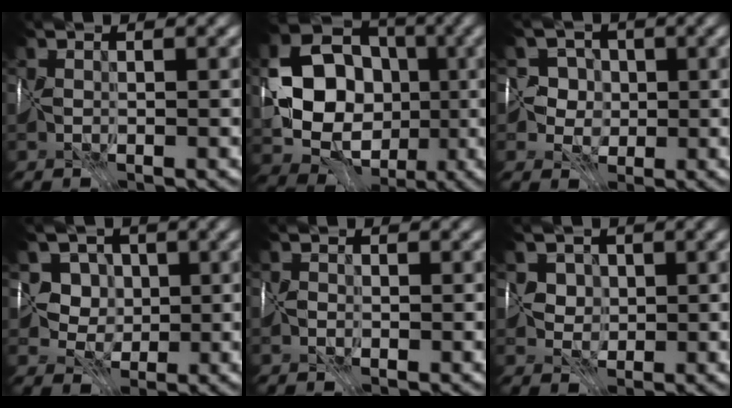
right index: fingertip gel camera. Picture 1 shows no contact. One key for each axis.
{"total": 10.3, "fx": -0.6, "fy": 8.7, "fz": 5.5, "tx": -0.075, "ty": -0.004, "tz": -0.022}
{"total": 3.3, "fx": 0.8, "fy": 3.1, "fz": 0.8, "tx": 0.019, "ty": 0.029, "tz": -0.021}
{"total": 4.3, "fx": 2.1, "fy": 3.5, "fz": 1.4, "tx": 0.005, "ty": 0.008, "tz": 0.014}
{"total": 0.8, "fx": -0.4, "fy": -0.3, "fz": -0.6, "tx": 0.017, "ty": 0.005, "tz": -0.013}
{"total": 3.9, "fx": 2.0, "fy": 3.1, "fz": 1.2, "tx": -0.001, "ty": 0.025, "tz": 0.010}